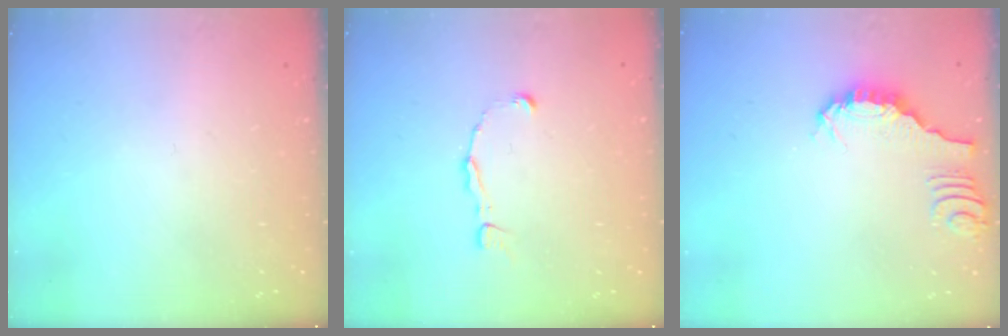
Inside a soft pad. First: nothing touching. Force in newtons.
{"total": 1.8, "press": 1.8, "slide": 0.1}
{"total": 1.3, "press": 1.3, "slide": 0.3}